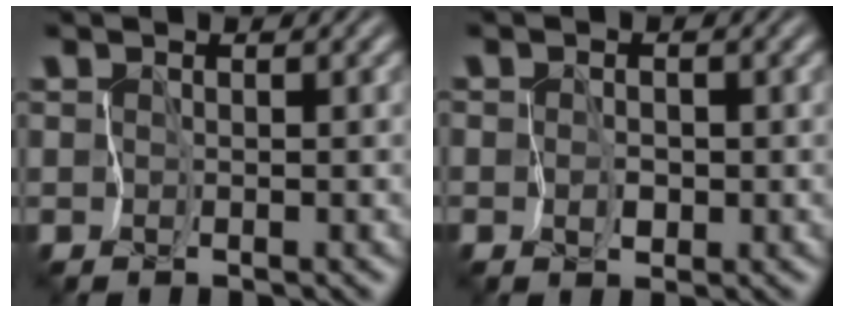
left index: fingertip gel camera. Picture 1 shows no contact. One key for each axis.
{"total": 1.0, "fx": -0.3, "fy": 0.7, "fz": 0.6, "tx": -0.011, "ty": -0.005, "tz": -0.006}